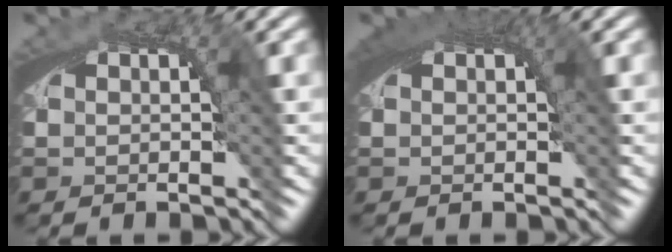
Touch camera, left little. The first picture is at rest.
{"total": 2.1, "force": [0.8, 0.4, 1.9], "torque": [-0.024, 0.007, 0.013]}